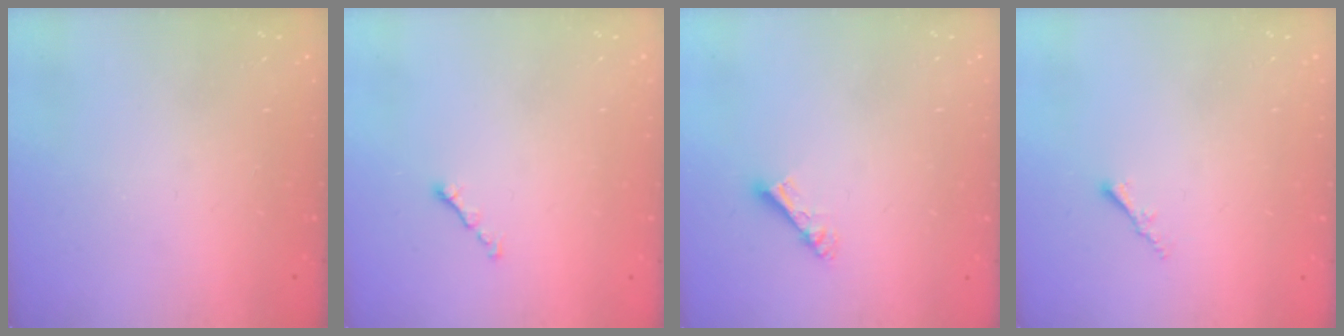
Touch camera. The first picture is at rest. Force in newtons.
{"total": 0.8, "press": 0.6, "slide": 0.4}
{"total": 4.3, "press": 4.3, "slide": 0.3}
{"total": 1.5, "press": 1.5, "slide": 0.4}